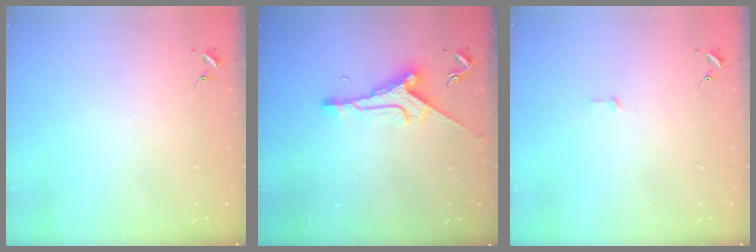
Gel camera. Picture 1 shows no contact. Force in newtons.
{"total": 9.1, "press": 9.1, "slide": 0.8}
{"total": 2.6, "press": 2.6, "slide": 0.2}